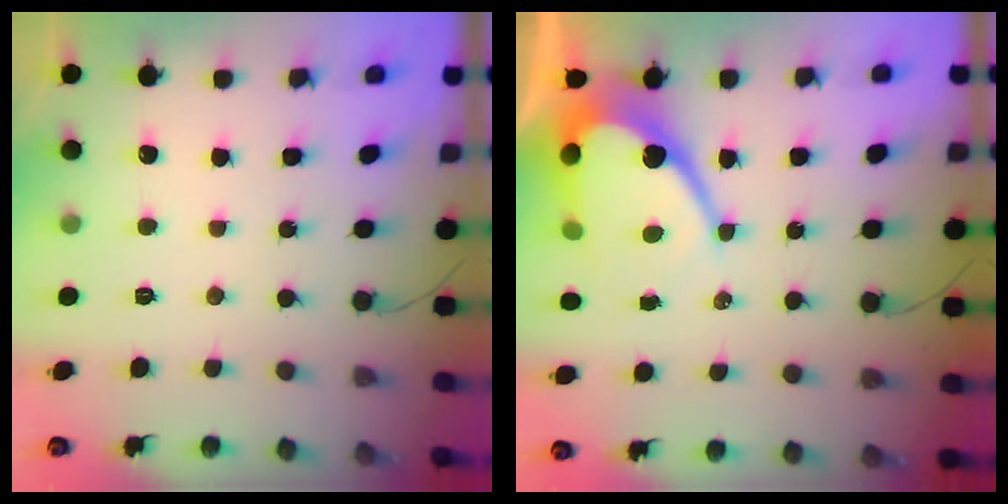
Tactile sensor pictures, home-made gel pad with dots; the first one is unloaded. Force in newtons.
{"total": 13.0, "press": 12.9, "slide": 1.0}